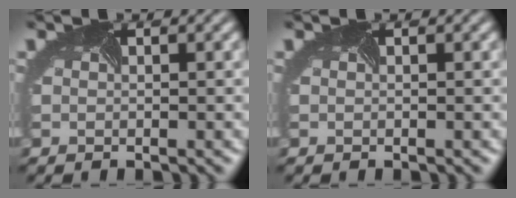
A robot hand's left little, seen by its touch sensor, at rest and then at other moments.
{"total": 0.0}